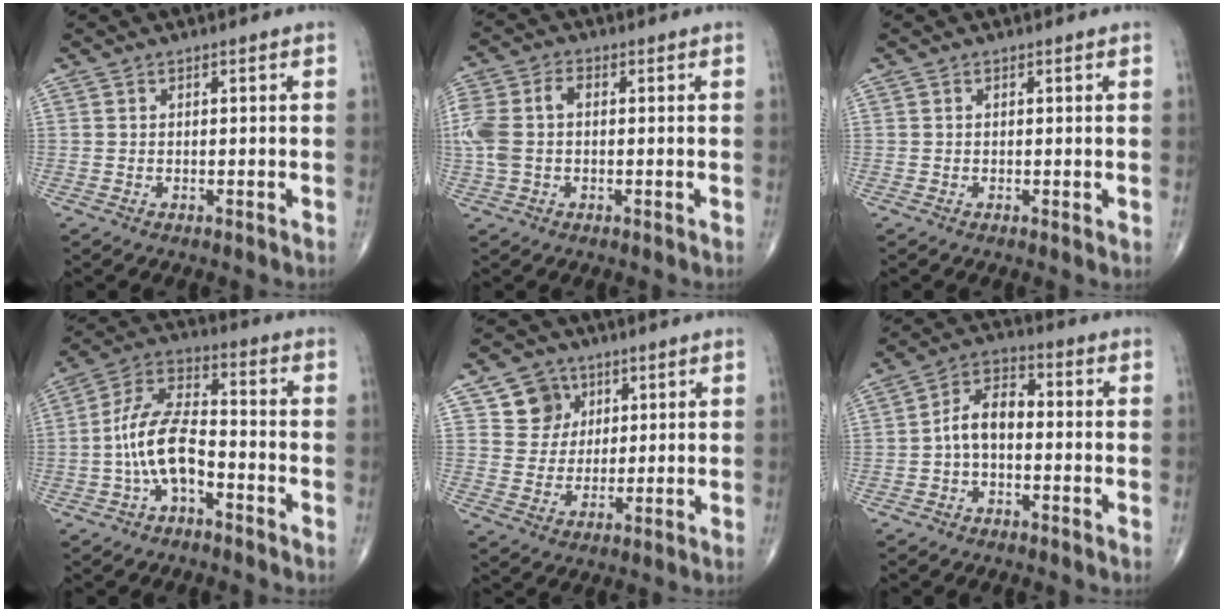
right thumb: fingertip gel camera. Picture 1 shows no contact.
{"total": 9.6, "force": [0.0, 6.2, 7.4], "torque": [-0.191, 0.028, 0.001]}
{"total": 0.5, "force": [0.0, 0.1, 0.5], "torque": [-0.011, -0.003, 0.002]}
{"total": 11.1, "force": [-3.4, 5.4, 9.0], "torque": [-0.175, 0.049, -0.071]}
{"total": 7.2, "force": [3.3, 6.3, 1.4], "torque": [0.009, -0.014, 0.059]}
{"total": 7.1, "force": [-1.1, 4.2, 5.6], "torque": [-0.091, 0.032, -0.032]}